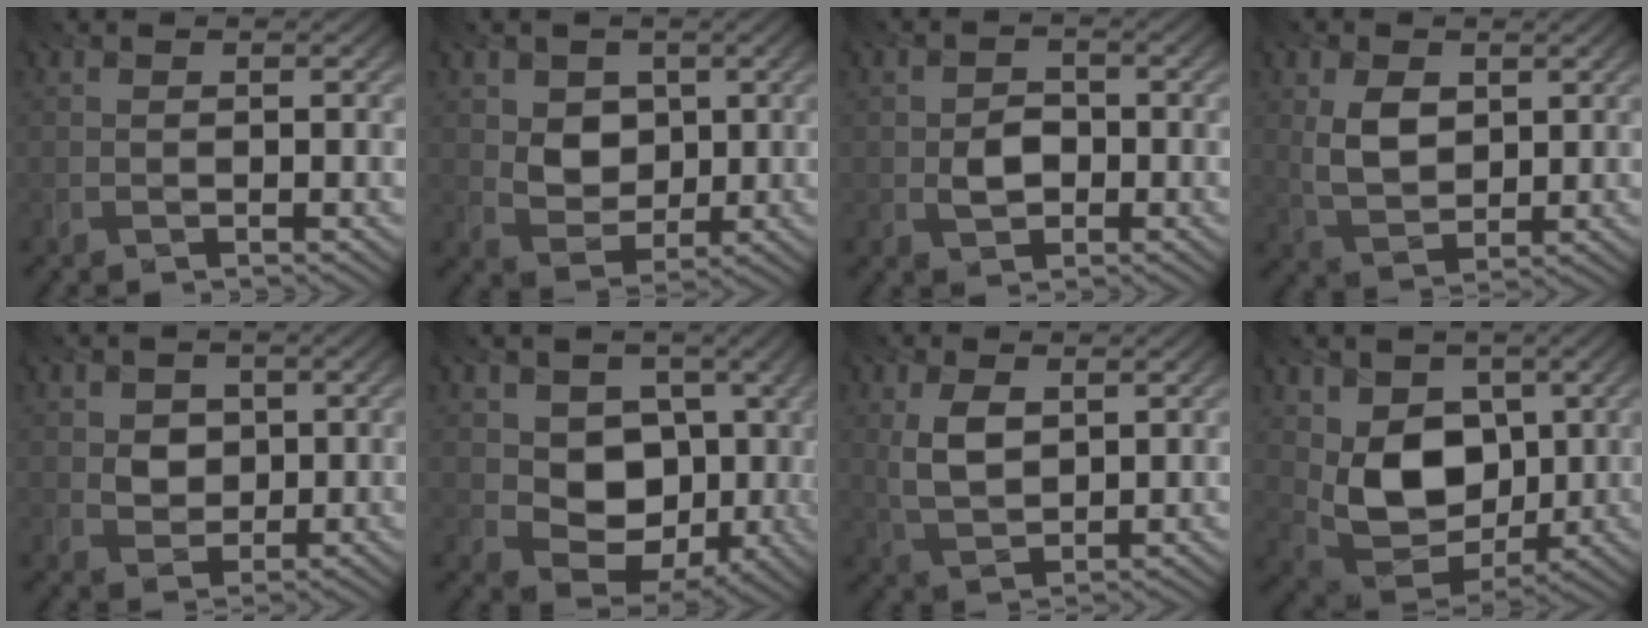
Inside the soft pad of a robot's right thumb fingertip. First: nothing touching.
{"total": 5.6, "force": [1.9, 4.5, 2.7], "torque": [-0.090, -0.015, 0.043]}
{"total": 2.9, "force": [-0.6, 2.2, 1.8], "torque": [-0.035, 0.000, -0.013]}
{"total": 6.0, "force": [1.6, 4.1, 4.2], "torque": [-0.098, 0.001, 0.035]}
{"total": 3.8, "force": [1.1, 3.2, 1.8], "torque": [-0.058, -0.006, 0.021]}
{"total": 13.3, "force": [0.9, 10.8, 7.8], "torque": [-0.149, -0.019, 0.020]}
{"total": 5.8, "force": [1.7, 3.5, 4.3], "torque": [-0.106, 0.001, 0.037]}
{"total": 9.2, "force": [2.0, 6.8, 5.9], "torque": [-0.137, -0.019, 0.033]}